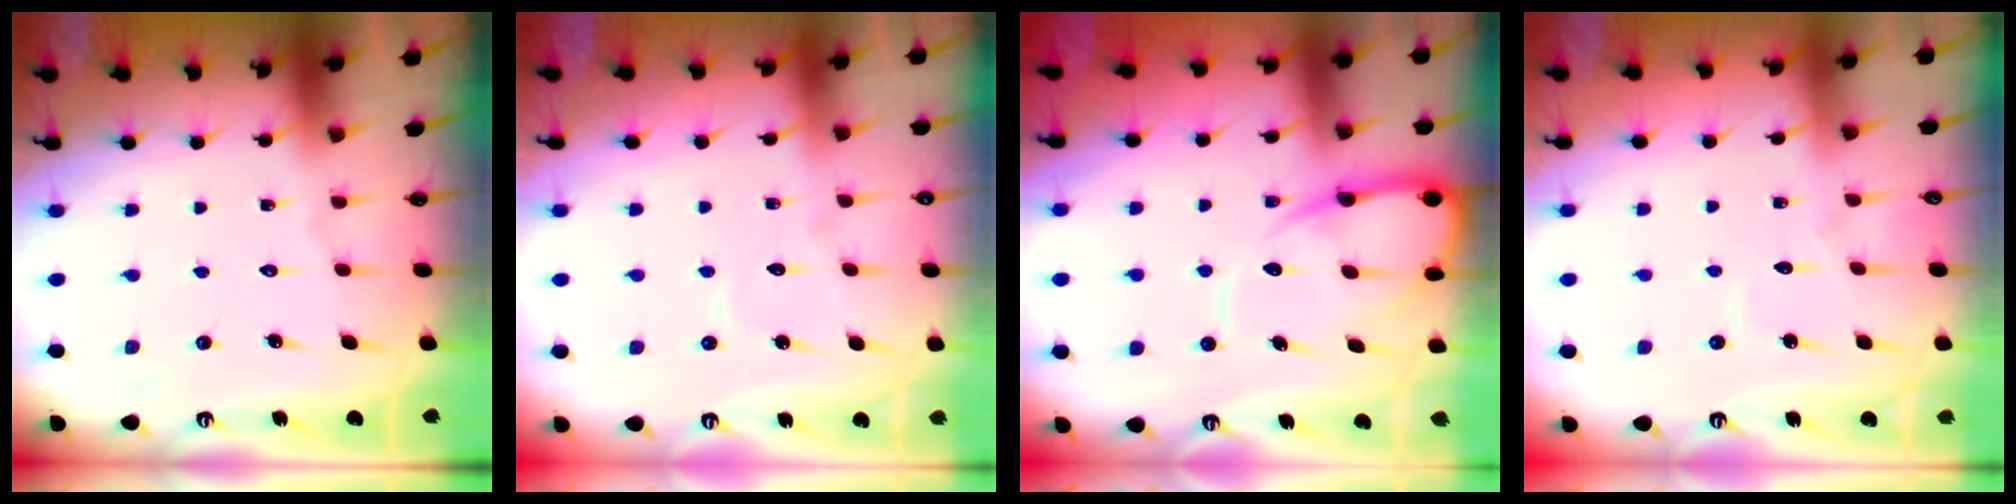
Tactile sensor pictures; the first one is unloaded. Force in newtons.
{"total": 3.7, "press": 3.7, "slide": 0.1}
{"total": 10.6, "press": 10.5, "slide": 0.9}
{"total": 2.7, "press": 2.7, "slide": 0.3}